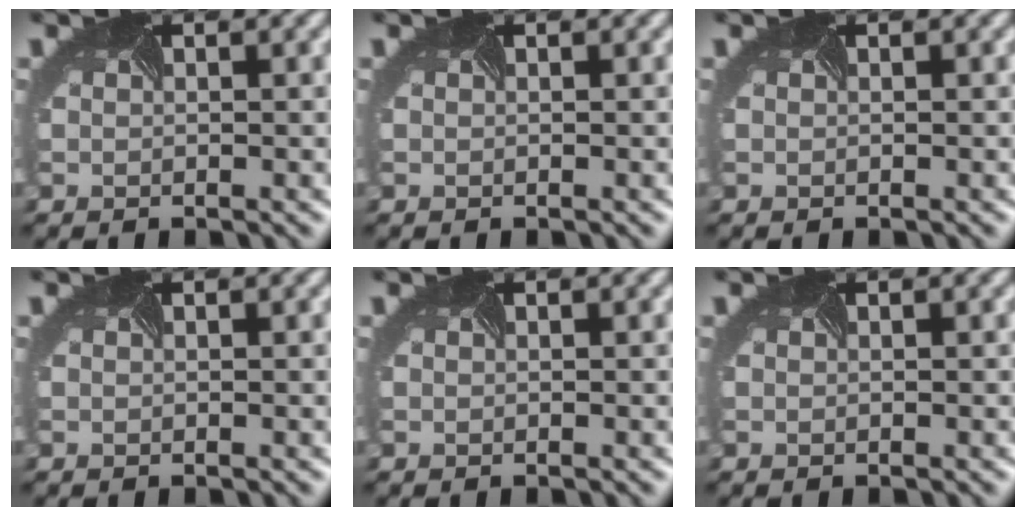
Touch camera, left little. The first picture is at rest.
{"total": 0.0}
{"total": 0.0}
{"total": 0.0}
{"total": 0.0}
{"total": 0.0}